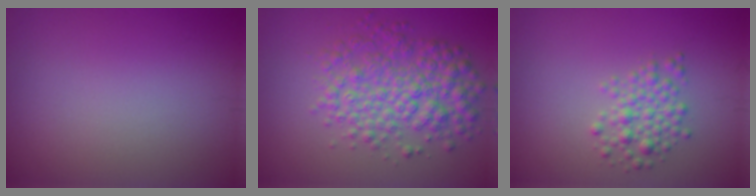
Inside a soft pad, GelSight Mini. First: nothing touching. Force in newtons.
{"total": 5.9, "press": 5.9, "slide": 0.0}
{"total": 2.6, "press": 2.6, "slide": 0.2}